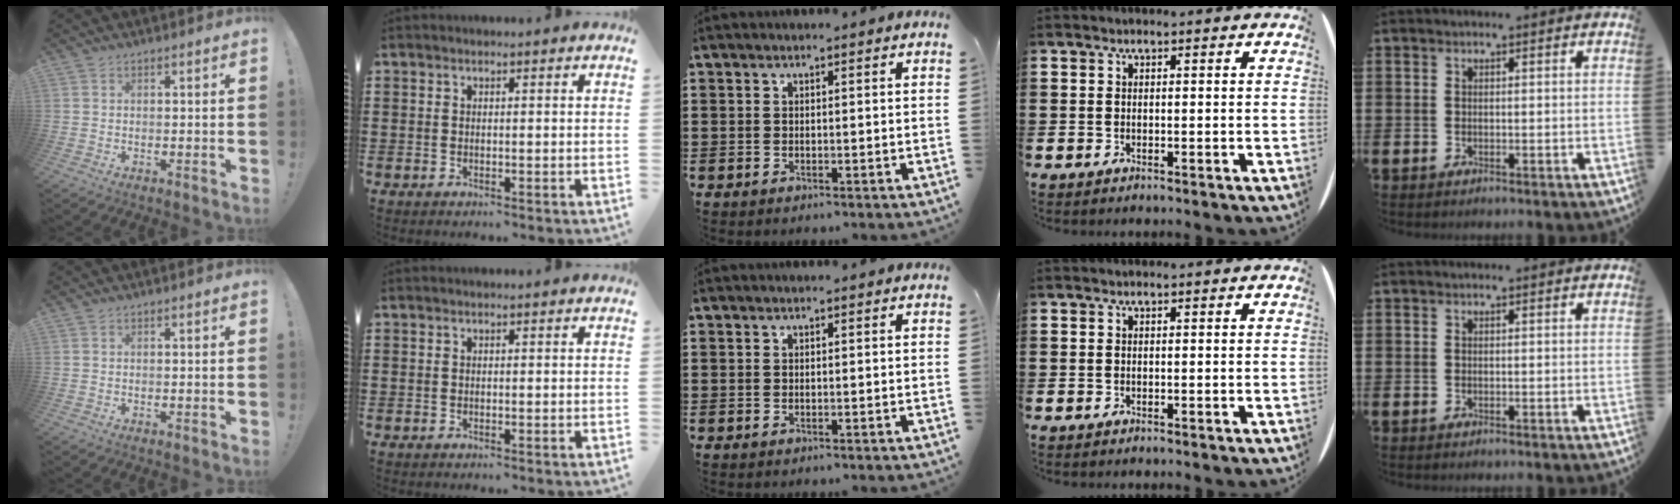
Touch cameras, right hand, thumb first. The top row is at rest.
{}